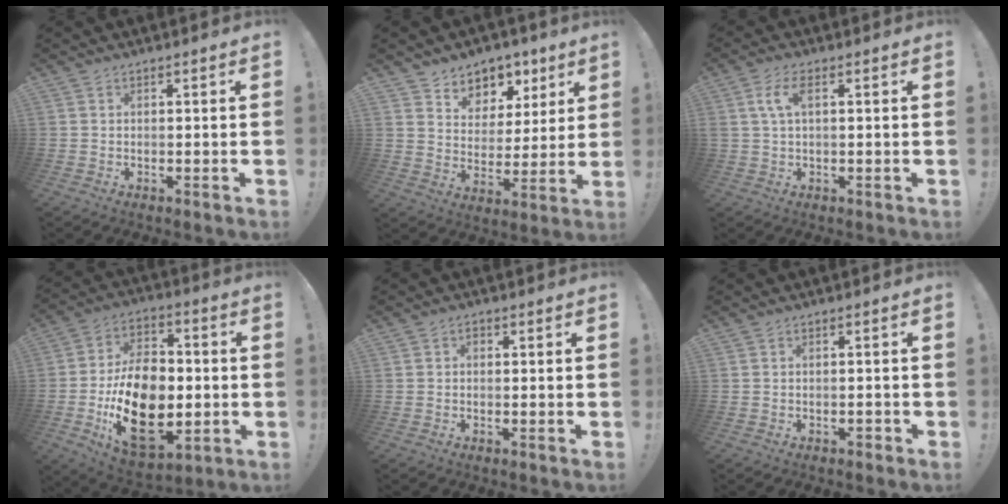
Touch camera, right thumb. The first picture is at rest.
{"total": 8.0, "force": [4.9, 6.2, 1.3], "torque": [-0.013, -0.045, 0.098]}
{"total": 5.4, "force": [1.4, 2.4, 4.6], "torque": [-0.081, 0.005, 0.025]}
{"total": 23.2, "force": [-4.4, 15.2, 17.0], "torque": [-0.298, 0.016, -0.061]}
{"total": 1.0, "force": [-0.3, 0.7, 0.5], "torque": [-0.002, 0.001, -0.008]}
{"total": 1.2, "force": [-0.9, 0.4, 0.6], "torque": [-0.013, 0.006, -0.015]}